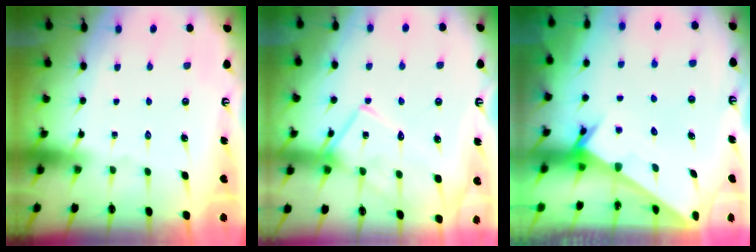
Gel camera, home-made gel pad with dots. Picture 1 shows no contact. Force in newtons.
{"total": 11.8, "press": 11.8, "slide": 0.5}
{"total": 2.4, "press": 2.4, "slide": 0.1}